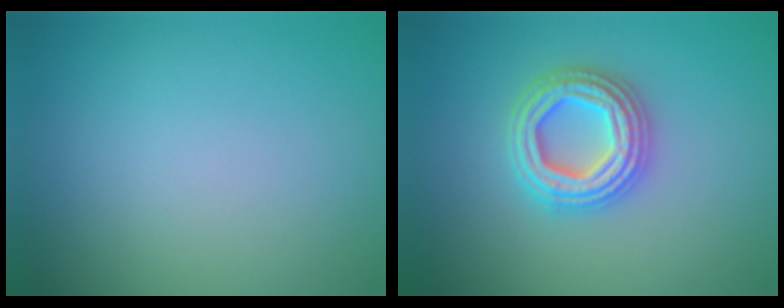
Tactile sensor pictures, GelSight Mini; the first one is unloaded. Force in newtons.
{"total": 4.6, "press": 4.5, "slide": 0.8}